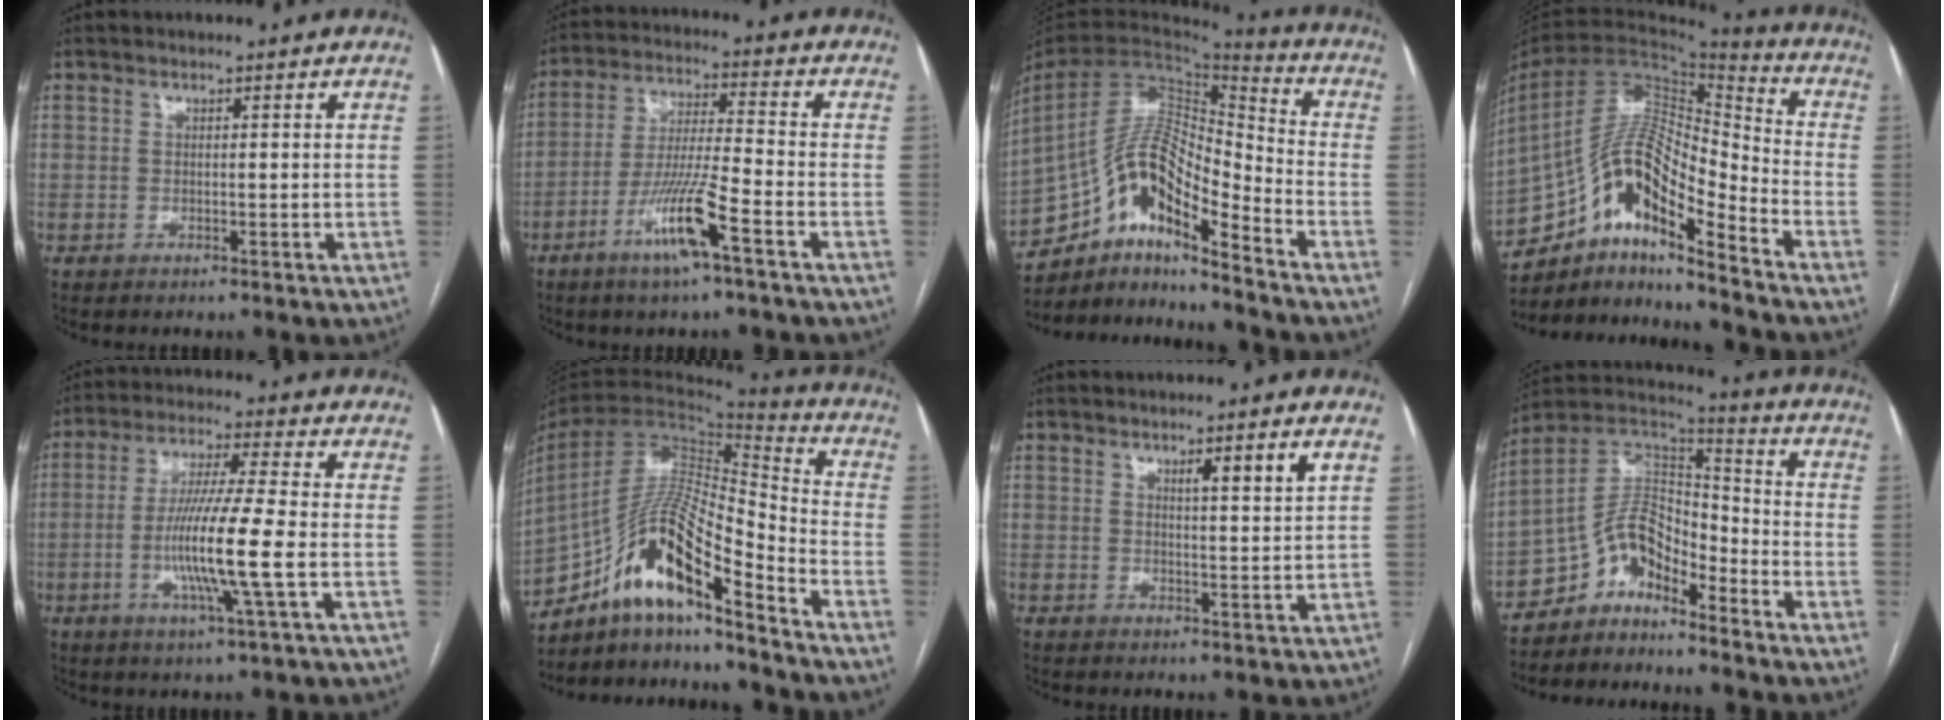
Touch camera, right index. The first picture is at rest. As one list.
[{"total": 10.4, "force": [-5.3, 0.1, 8.9], "torque": [-0.176, -0.009, -0.103]}, {"total": 16.1, "force": [-11.1, 3.2, 11.2], "torque": [-0.211, 0.028, -0.195]}, {"total": 17.0, "force": [-10.6, 3.9, 12.7], "torque": [-0.235, 0.033, -0.180]}, {"total": 11.4, "force": [-2.3, -0.7, 11.2], "torque": [-0.218, -0.012, -0.050]}, {"total": 16.0, "force": [-11.1, 2.2, 11.4], "torque": [-0.211, 0.021, -0.192]}, {"total": 4.2, "force": [2.3, -0.4, 3.5], "torque": [-0.055, -0.005, 0.035]}, {"total": 9.4, "force": [-7.2, 4.0, 4.7], "torque": [-0.089, 0.045, -0.137]}]